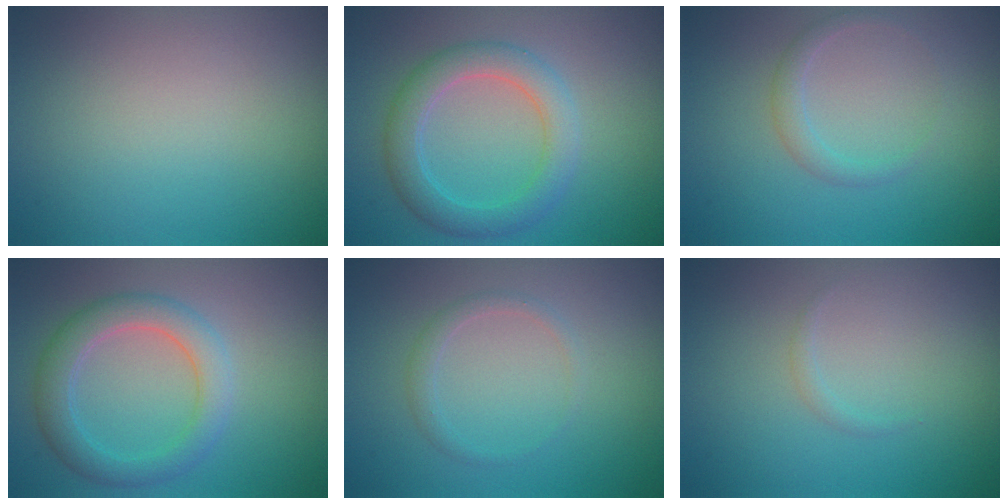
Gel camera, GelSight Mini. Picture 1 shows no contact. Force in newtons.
{"total": 4.1, "press": 4.1, "slide": 0.3}
{"total": 1.4, "press": 1.4, "slide": 0.0}
{"total": 3.9, "press": 3.9, "slide": 0.2}
{"total": 1.2, "press": 1.2, "slide": 0.2}
{"total": 0.5, "press": 0.5, "slide": 0.1}